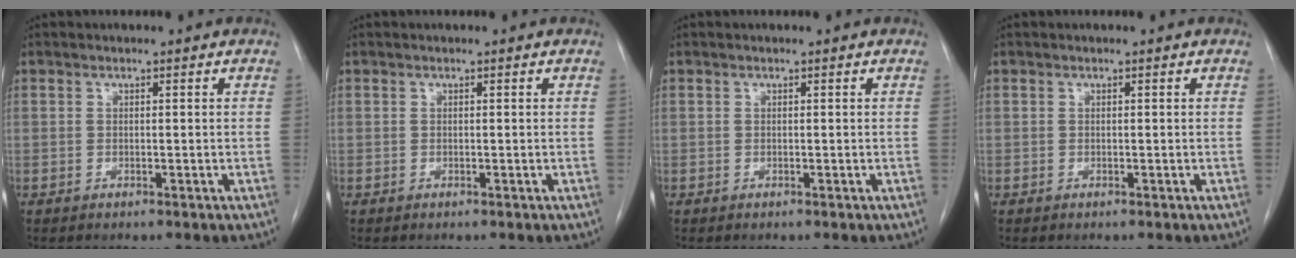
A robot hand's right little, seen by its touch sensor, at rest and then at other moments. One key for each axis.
{"total": 0.0}
{"total": 0.0}
{"total": 0.0}